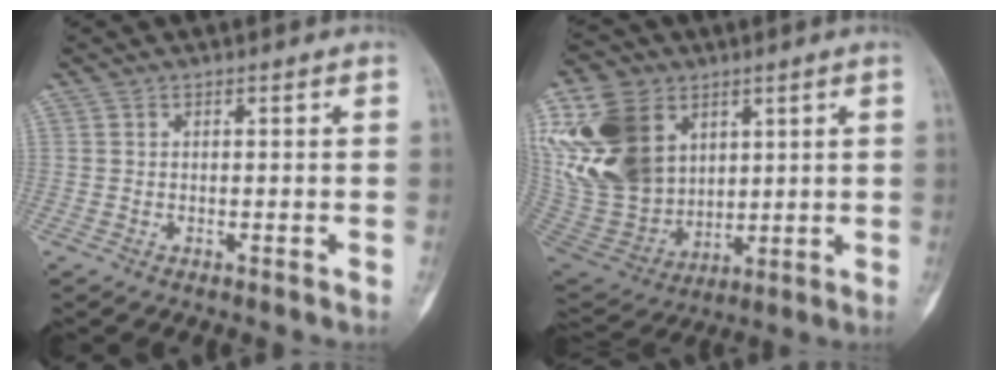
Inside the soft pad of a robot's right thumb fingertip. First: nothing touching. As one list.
[{"total": 25.4, "force": [8.6, 18.4, 15.3], "torque": [-0.322, -0.008, 0.181]}]